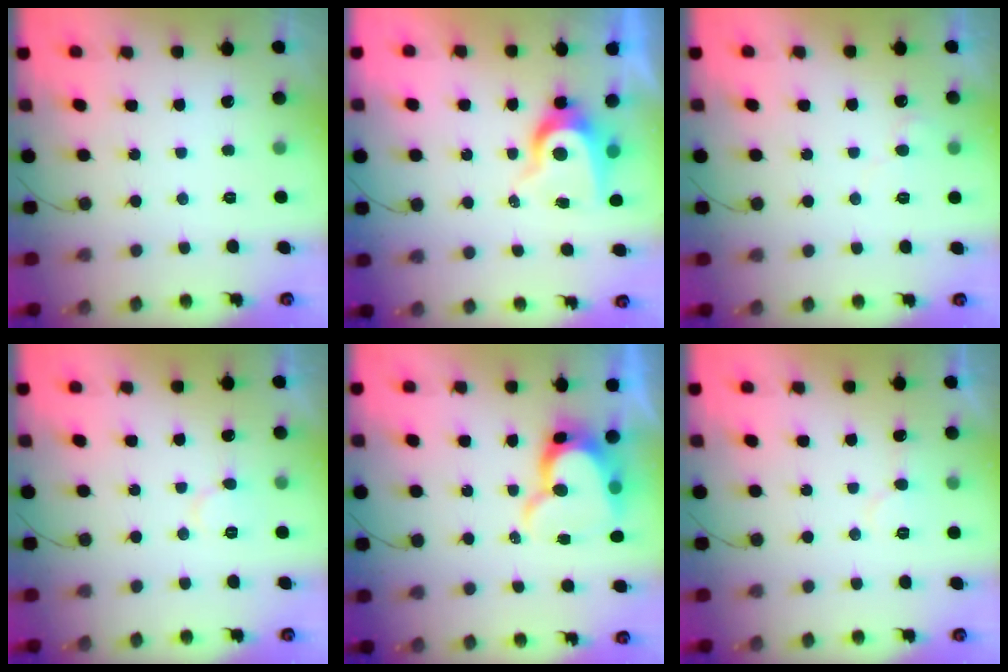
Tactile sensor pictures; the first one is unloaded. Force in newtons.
{"total": 8.5, "press": 8.5, "slide": 0.7}
{"total": 4.4, "press": 4.4, "slide": 0.4}
{"total": 6.1, "press": 6.0, "slide": 0.5}
{"total": 12.5, "press": 12.5, "slide": 1.2}
{"total": 7.2, "press": 7.2, "slide": 0.4}